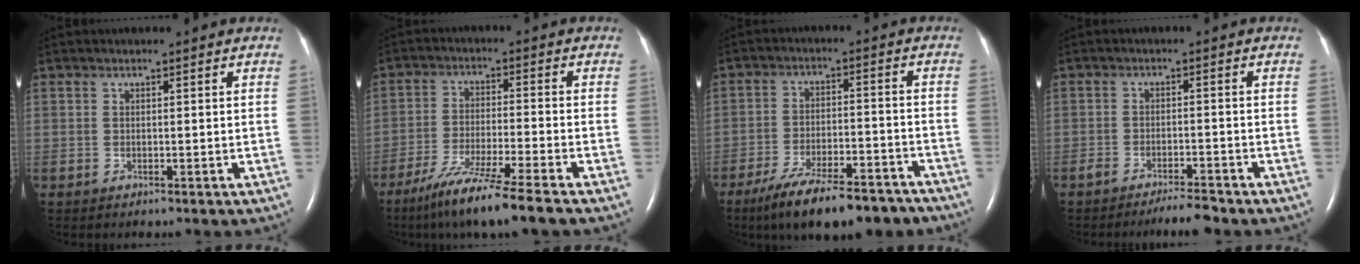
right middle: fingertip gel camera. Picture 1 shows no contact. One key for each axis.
{"total": 10.7, "fx": -8.2, "fy": -1.4, "fz": 6.8, "tx": -0.120, "ty": -0.040, "tz": -0.141}
{"total": 16.6, "fx": -13.3, "fy": 5.2, "fz": 8.5, "tx": -0.114, "ty": 0.014, "tz": -0.204}
{"total": 3.7, "fx": -3.3, "fy": 0.2, "fz": 1.6, "tx": -0.028, "ty": -0.008, "tz": -0.056}